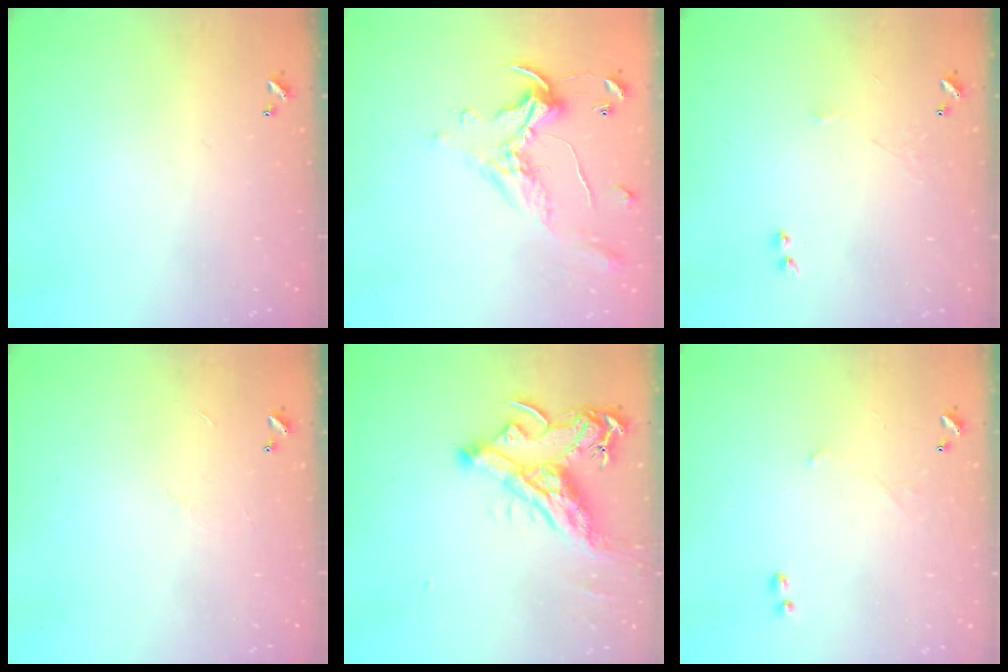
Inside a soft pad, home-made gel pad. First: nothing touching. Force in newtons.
{"total": 1.1, "press": 0.8, "slide": 0.9}
{"total": 2.4, "press": 2.3, "slide": 0.6}
{"total": 4.5, "press": 4.5, "slide": 0.5}
{"total": 9.5, "press": 9.3, "slide": 1.6}
{"total": 1.7, "press": 1.7, "slide": 0.4}